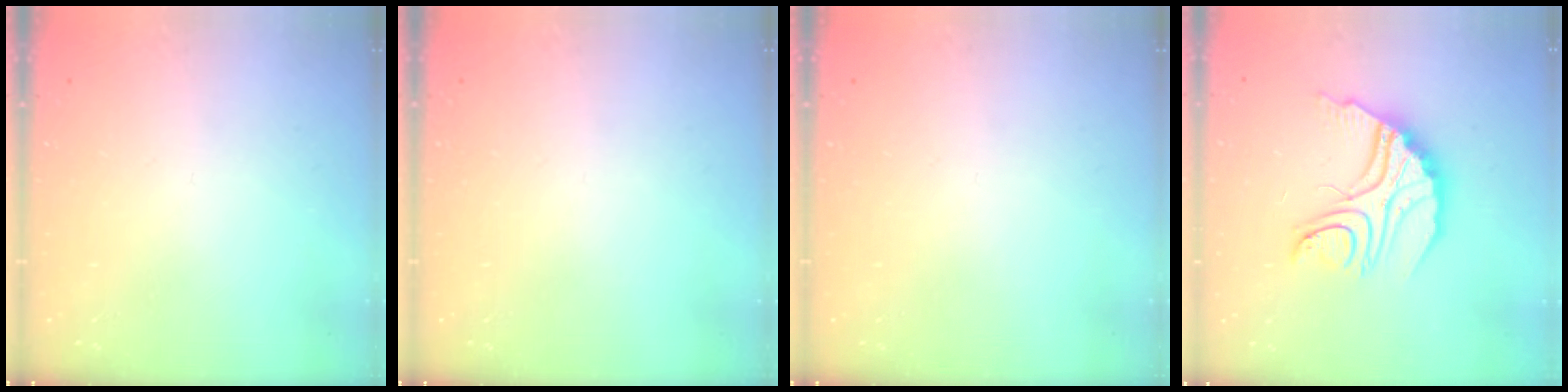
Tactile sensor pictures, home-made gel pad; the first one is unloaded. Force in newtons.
{"total": 0.0}
{"total": 0.0}
{"total": 17.0, "press": 16.9, "slide": 1.4}